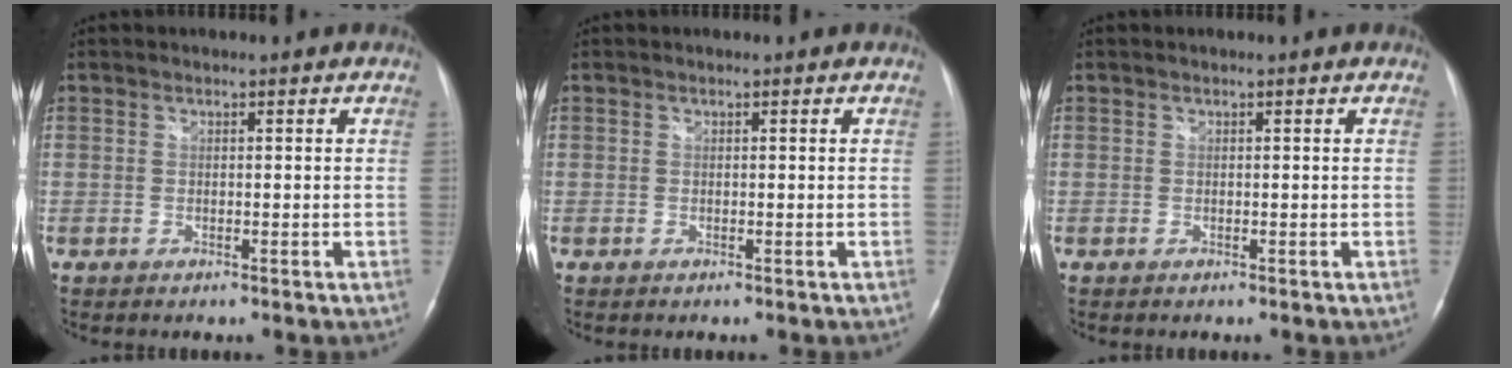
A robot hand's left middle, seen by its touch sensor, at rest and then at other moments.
{"total": 0.0}
{"total": 0.0}